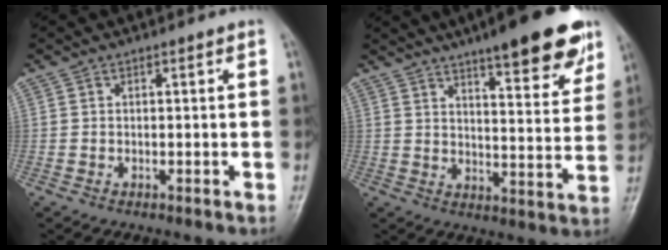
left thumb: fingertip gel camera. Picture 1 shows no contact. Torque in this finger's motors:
{"motor_torque": [0.50, 0.39, 1.43, -1.34, 0.04]}